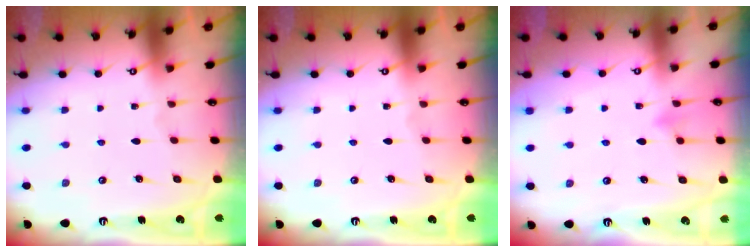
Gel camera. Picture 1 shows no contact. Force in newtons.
{"total": 0.0}
{"total": 5.8, "press": 5.8, "slide": 0.3}